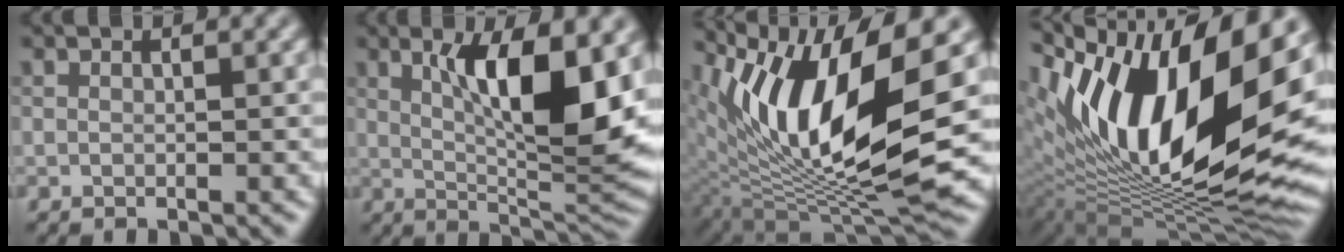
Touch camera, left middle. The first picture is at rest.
{"total": 10.6, "force": [2.4, 3.1, 9.8], "torque": [-0.143, -0.007, 0.048]}
{"total": 13.1, "force": [3.6, 4.4, 11.8], "torque": [-0.216, -0.007, 0.072]}
{"total": 16.8, "force": [4.4, 7.1, 14.6], "torque": [-0.243, 0.016, 0.069]}